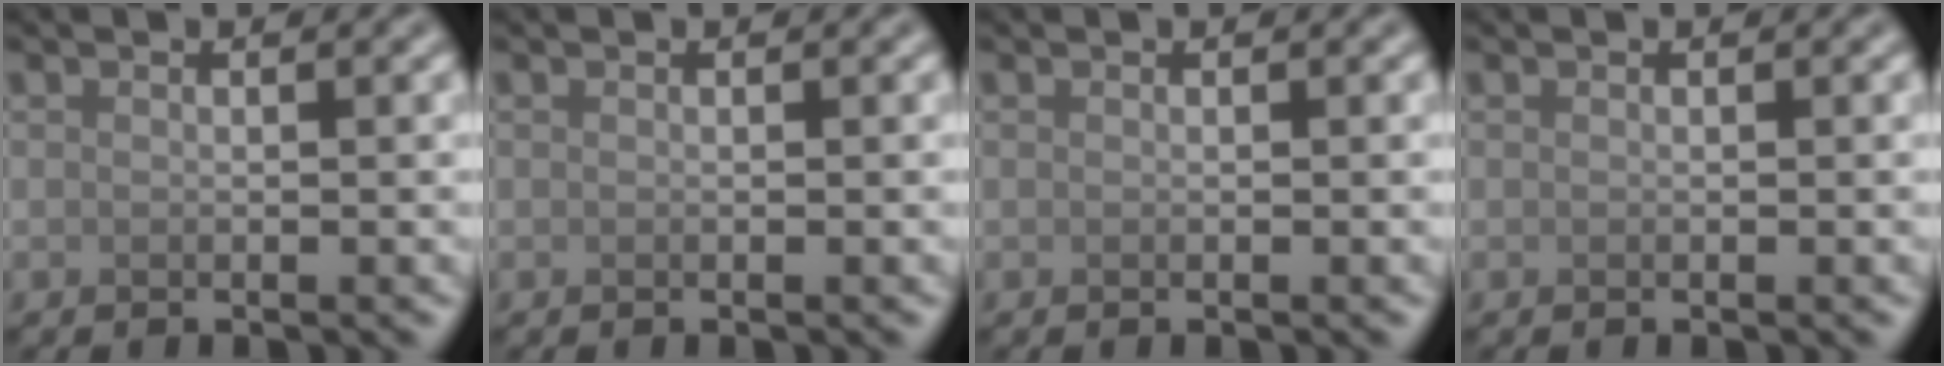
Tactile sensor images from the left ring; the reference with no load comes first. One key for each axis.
{"total": 0.0}
{"total": 0.0}
{"total": 0.0}